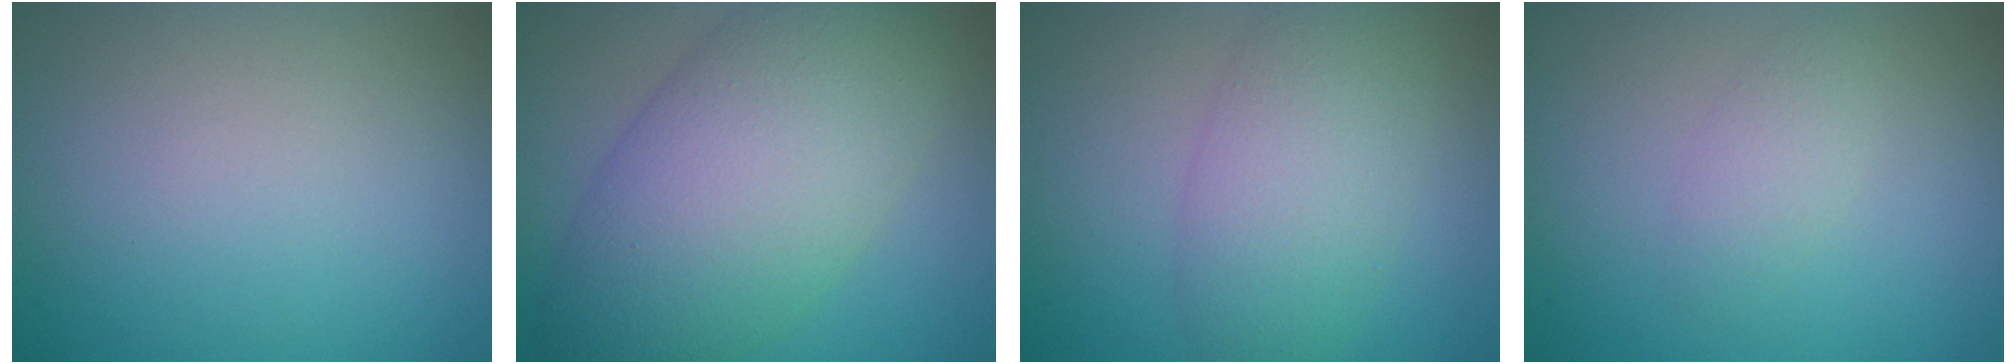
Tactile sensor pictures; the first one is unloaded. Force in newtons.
{"total": 10.3, "press": 10.3, "slide": 0.4}
{"total": 5.6, "press": 5.5, "slide": 0.4}
{"total": 1.7, "press": 1.7, "slide": 0.1}